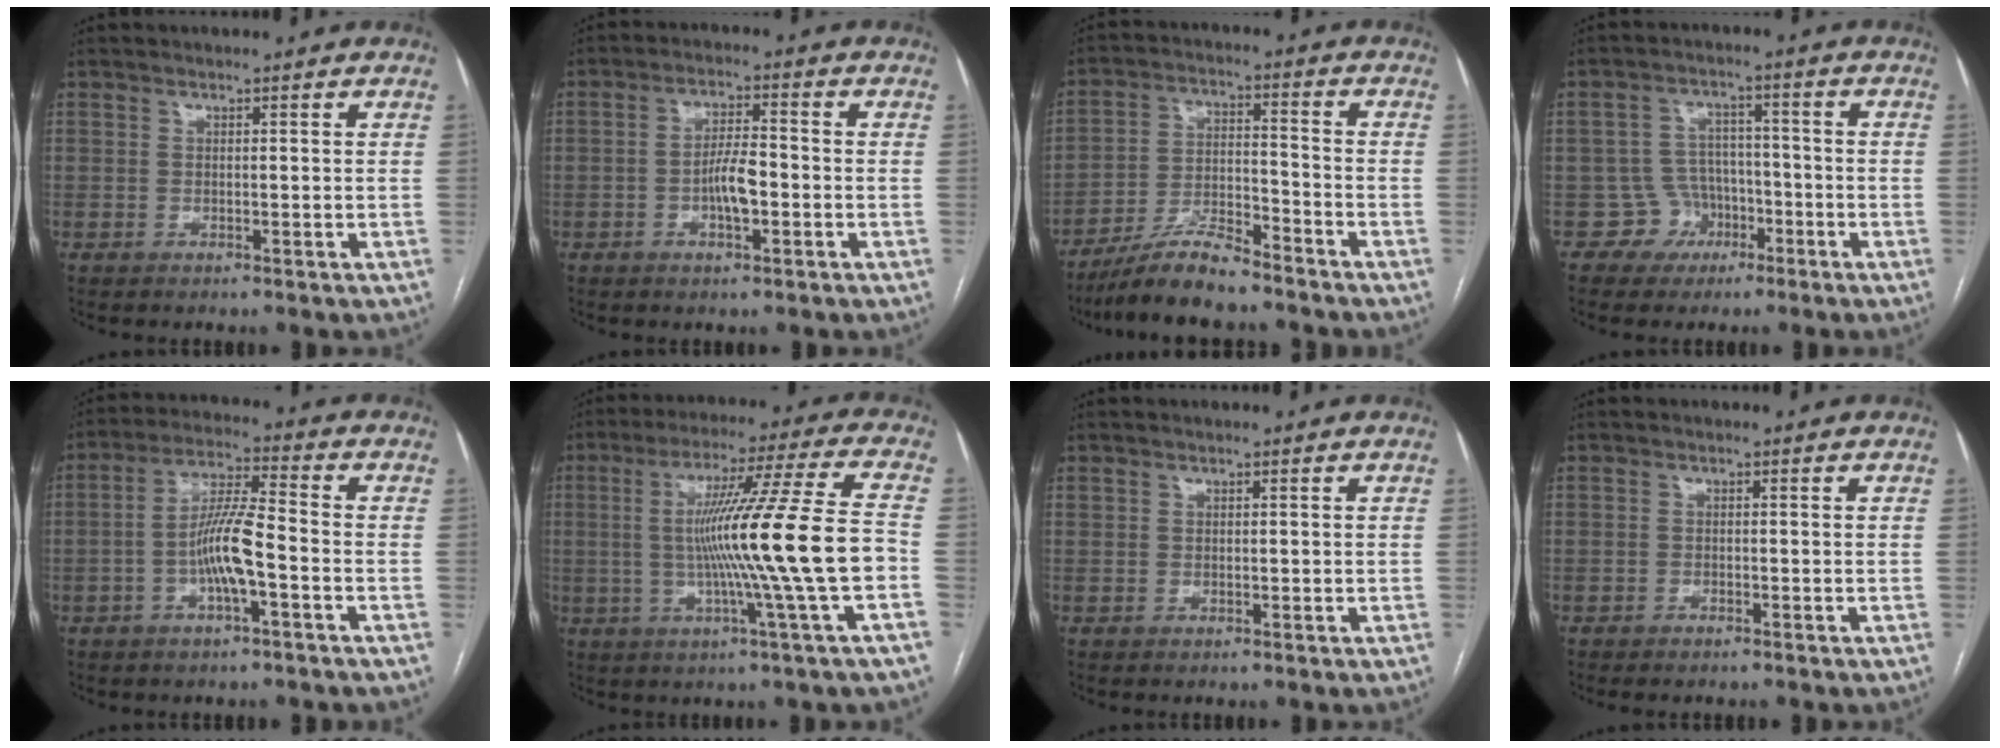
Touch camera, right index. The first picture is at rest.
{"total": 5.3, "force": [-1.5, 1.6, 4.9], "torque": [-0.092, 0.008, -0.027]}
{"total": 9.6, "force": [-8.2, 1.3, 4.9], "torque": [-0.093, -0.006, -0.151]}
{"total": 5.4, "force": [-2.5, 4.8, -0.3], "torque": [0.018, 0.018, -0.038]}
{"total": 8.6, "force": [-2.6, 1.2, 8.1], "torque": [-0.161, 0.014, -0.051]}
{"total": 16.8, "force": [-2.1, -2.2, 16.5], "torque": [-0.276, -0.001, -0.038]}
{"total": 0.6, "force": [0.1, 0.5, 0.4], "torque": [-0.011, 0.010, 0.005]}
{"total": 1.0, "force": [-0.9, 0.2, 0.4], "torque": [-0.010, -0.001, -0.010]}